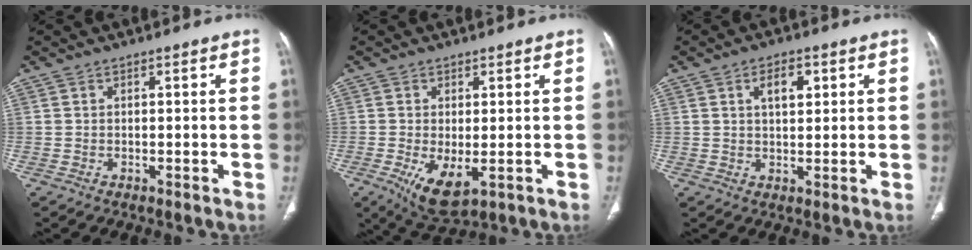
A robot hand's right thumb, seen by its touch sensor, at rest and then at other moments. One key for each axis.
{"total": 7.3, "fx": -1.8, "fy": 3.2, "fz": 6.3, "tx": -0.114, "ty": -0.021, "tz": -0.017}
{"total": 4.8, "fx": 1.8, "fy": 2.5, "fz": 3.7, "tx": -0.053, "ty": -0.005, "tz": 0.030}